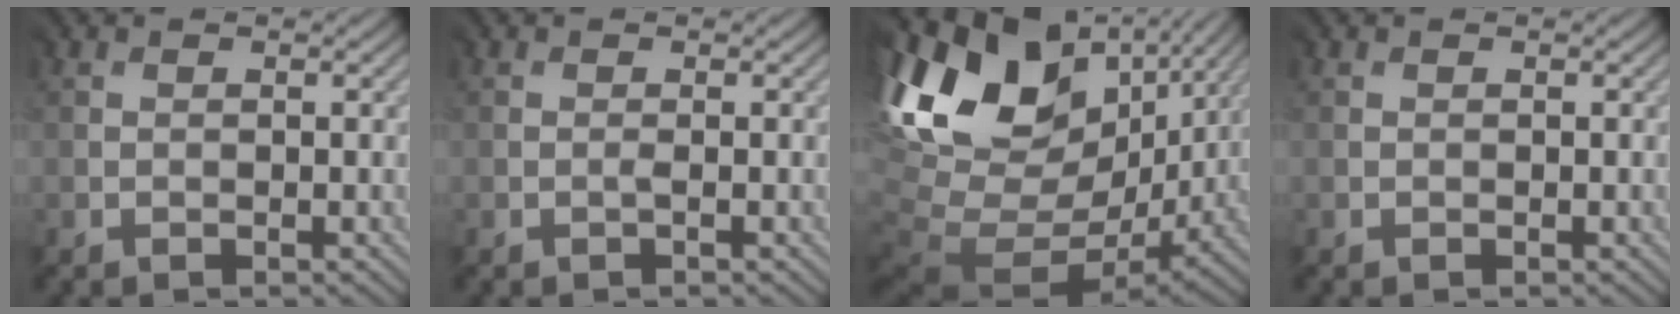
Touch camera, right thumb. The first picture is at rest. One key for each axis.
{"total": 0.7, "fx": -0.3, "fy": -0.6, "fz": -0.2, "tx": 0.001, "ty": 0.000, "tz": -0.008}
{"total": 17.5, "fx": 3.5, "fy": 12.4, "fz": 11.9, "tx": -0.223, "ty": -0.030, "tz": 0.119}
{"total": 0.0}